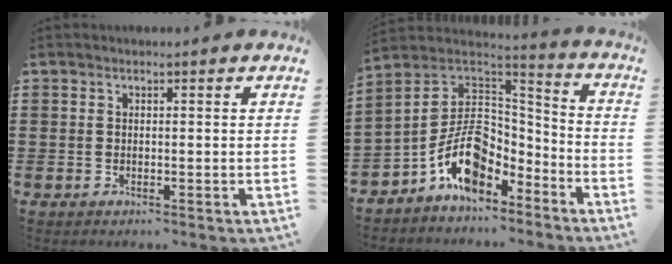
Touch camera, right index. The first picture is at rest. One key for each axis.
{"total": 11.6, "fx": -5.2, "fy": 7.1, "fz": 7.4, "tx": -0.166, "ty": 0.015, "tz": -0.102}